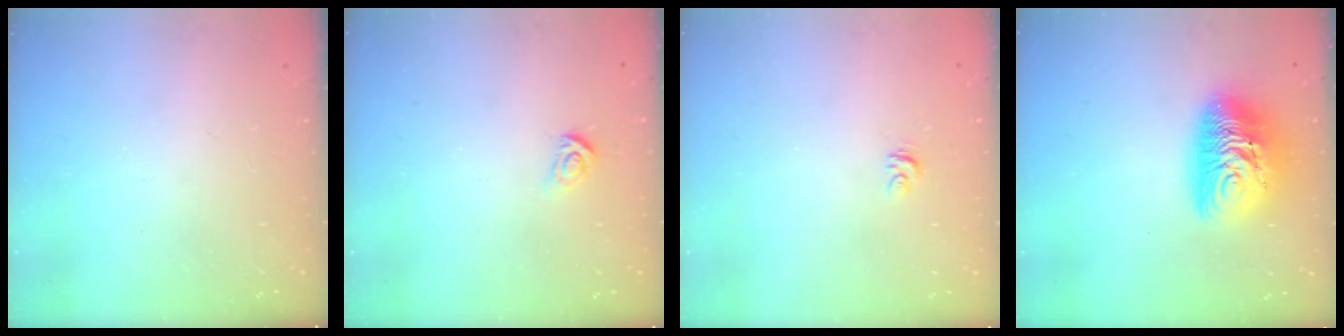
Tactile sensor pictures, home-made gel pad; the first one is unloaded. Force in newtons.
{"total": 3.2, "press": 3.2, "slide": 0.2}
{"total": 3.9, "press": 3.9, "slide": 0.1}
{"total": 14.4, "press": 14.3, "slide": 1.2}